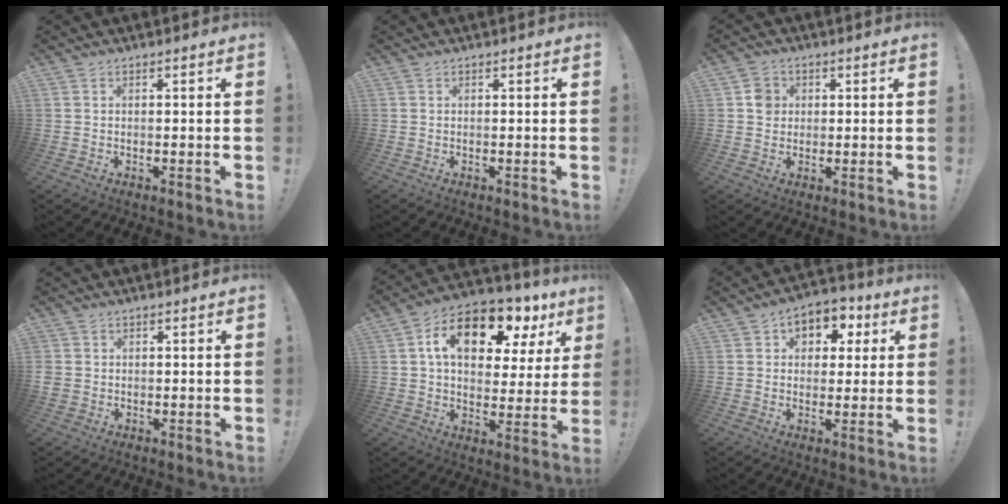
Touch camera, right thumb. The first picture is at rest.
{"total": 0.0}
{"total": 4.7, "force": [0.7, 4.4, 1.5], "torque": [-0.006, 0.002, 0.012]}
{"total": 2.2, "force": [0.1, 2.1, 0.7], "torque": [-0.013, 0.004, 0.004]}
{"total": 16.7, "force": [8.2, 9.0, 11.3], "torque": [-0.184, -0.035, 0.139]}
{"total": 7.5, "force": [2.0, 6.5, 3.1], "torque": [-0.036, -0.003, 0.040]}